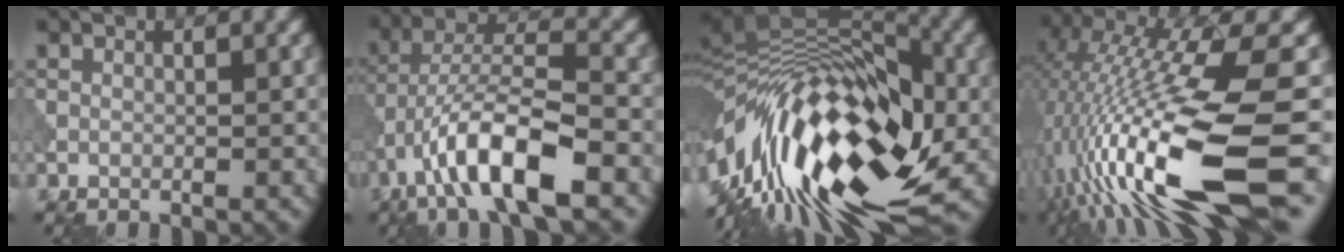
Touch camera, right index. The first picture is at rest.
{"total": 9.5, "force": [-4.7, 2.8, 7.8], "torque": [-0.137, 0.016, -0.088]}
{"total": 17.3, "force": [-4.2, 7.9, 14.8], "torque": [-0.258, 0.029, -0.099]}
{"total": 15.7, "force": [-3.4, 3.7, 14.9], "torque": [-0.293, -0.003, -0.047]}